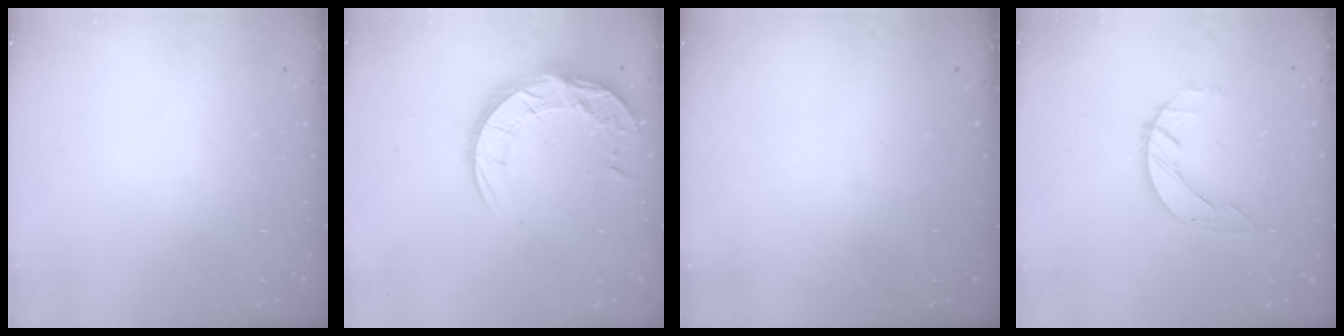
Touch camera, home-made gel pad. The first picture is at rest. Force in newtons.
{"total": 13.7, "press": 13.6, "slide": 1.1}
{"total": 0.0}
{"total": 2.7, "press": 2.7, "slide": 0.3}